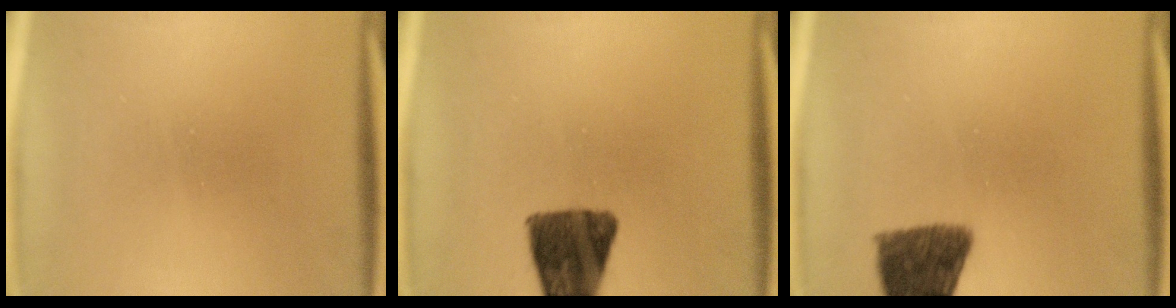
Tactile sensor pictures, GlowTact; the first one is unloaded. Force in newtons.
{"total": 11.8}
{"total": 10.2}